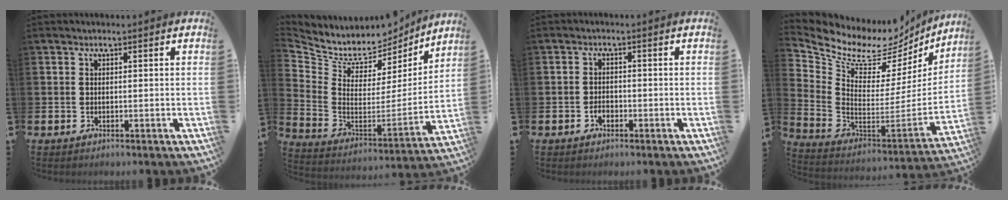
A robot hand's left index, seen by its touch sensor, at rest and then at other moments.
{"total": 8.0, "force": [7.0, 3.6, 1.1], "torque": [-0.071, -0.058, 0.121]}
{"total": 1.5, "force": [-0.8, 1.0, 0.8], "torque": [-0.010, -0.001, -0.018]}
{"total": 8.0, "force": [6.6, 3.9, 2.3], "torque": [-0.074, -0.070, 0.109]}